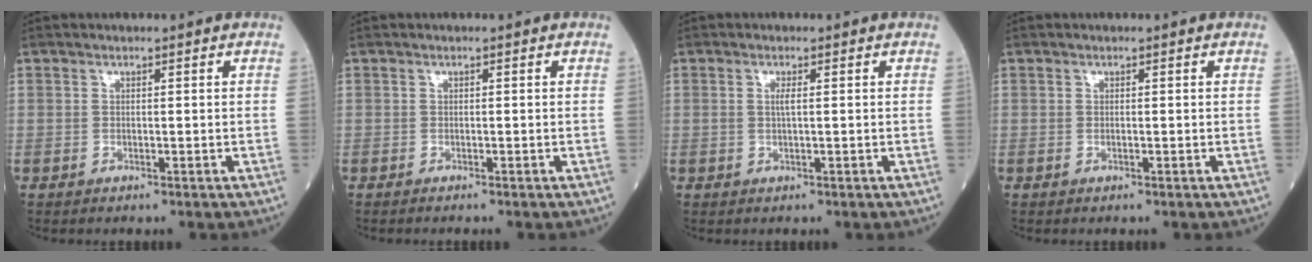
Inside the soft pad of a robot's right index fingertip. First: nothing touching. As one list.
[{"total": 0.6, "force": [-0.6, -0.1, 0.2], "torque": [-0.003, -0.001, -0.011]}, {"total": 1.2, "force": [0.2, 0.0, 1.2], "torque": [-0.029, 0.000, 0.001]}, {"total": 0.0}]